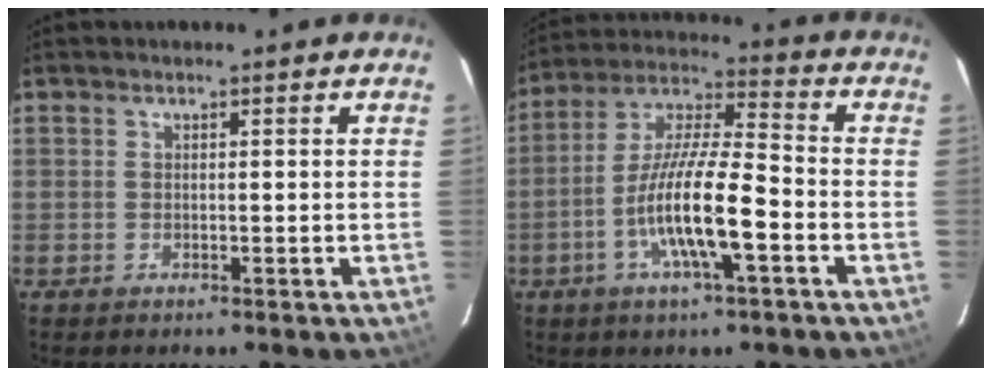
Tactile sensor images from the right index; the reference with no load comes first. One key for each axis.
{"total": 14.0, "fx": -5.1, "fy": 2.3, "fz": 12.8, "tx": -0.252, "ty": -0.004, "tz": -0.102}